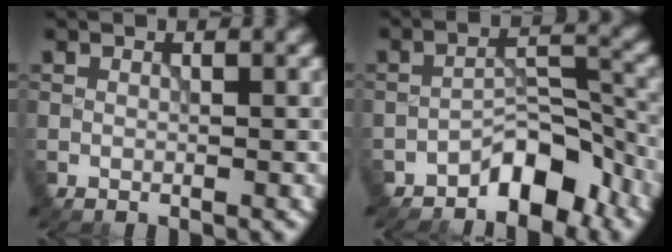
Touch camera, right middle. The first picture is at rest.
{"total": 4.9, "force": [-3.6, 1.9, 2.6], "torque": [-0.025, 0.013, -0.061]}